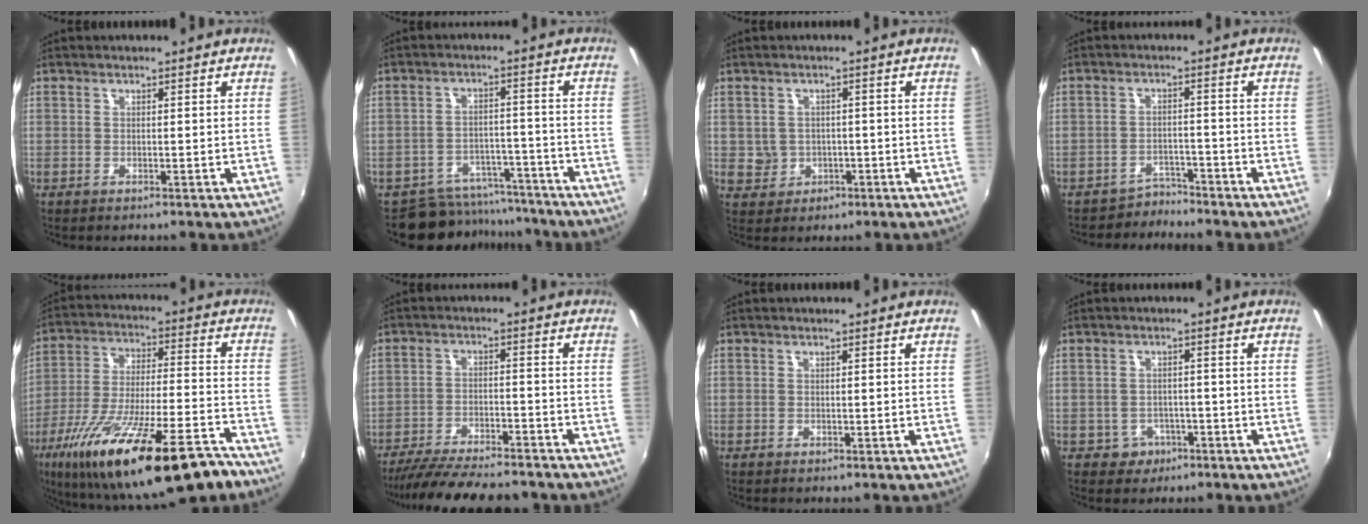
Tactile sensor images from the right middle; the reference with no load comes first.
{"total": 10.9, "force": [-9.7, 4.8, 1.5], "torque": [-0.041, 0.023, -0.128]}
{"total": 4.5, "force": [-0.6, 4.4, 1.1], "torque": [-0.029, 0.004, 0.002]}
{"total": 3.3, "force": [-3.1, 0.8, -0.8], "torque": [0.014, 0.006, -0.054]}
{"total": 28.0, "force": [-19.4, 6.4, 19.2], "torque": [-0.345, -0.063, -0.297]}
{"total": 16.6, "force": [-14.5, 3.2, 7.4], "torque": [-0.151, -0.030, -0.221]}
{"total": 0.0}
{"total": 4.0, "force": [-2.0, 3.5, 0.5], "torque": [-0.023, 0.006, -0.025]}